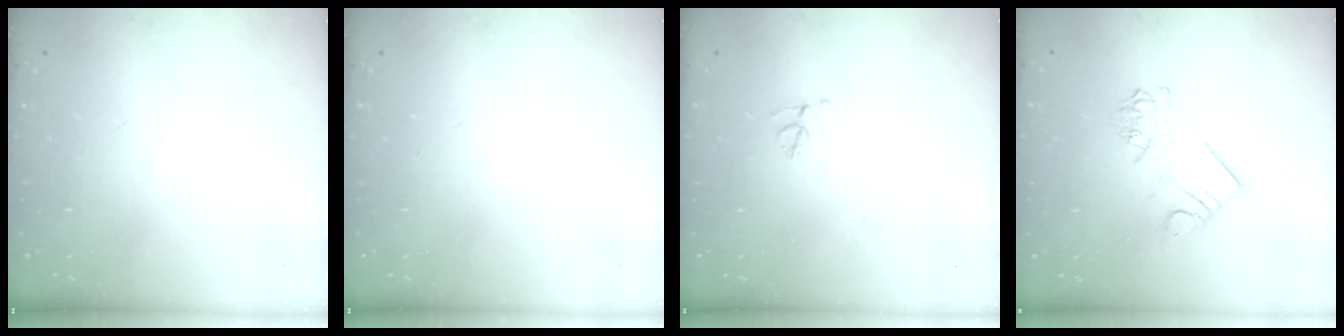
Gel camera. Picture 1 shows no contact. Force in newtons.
{"total": 0.0}
{"total": 4.7, "press": 4.6, "slide": 0.4}
{"total": 8.0, "press": 8.0, "slide": 0.4}